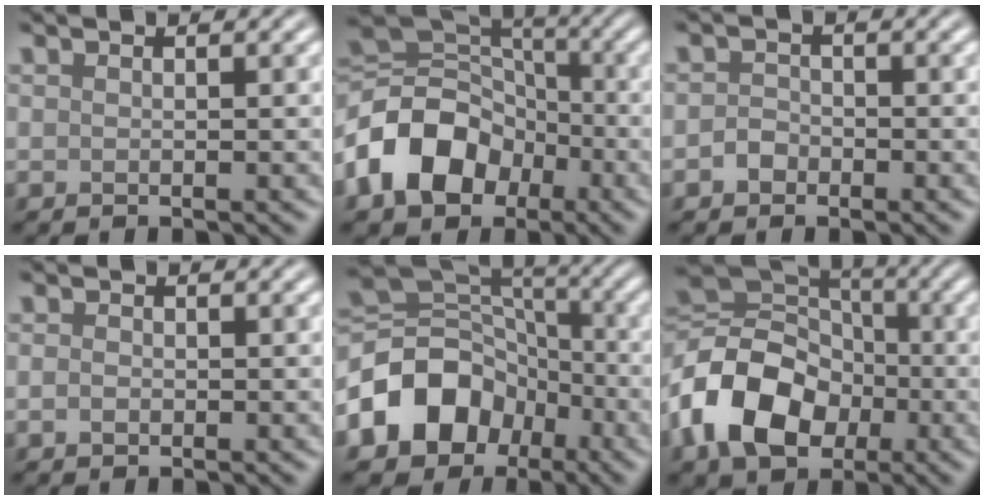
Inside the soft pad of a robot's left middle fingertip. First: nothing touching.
{"total": 10.6, "force": [-4.2, 7.8, 5.8], "torque": [-0.113, -0.002, -0.091]}
{"total": 1.4, "force": [-0.7, 1.1, 0.4], "torque": [-0.004, 0.003, -0.016]}
{"total": 1.0, "force": [-0.2, 0.8, 0.6], "torque": [-0.010, -0.001, -0.008]}
{"total": 10.0, "force": [-3.9, 7.9, 4.7], "torque": [-0.079, 0.007, -0.083]}
{"total": 11.6, "force": [-3.8, 8.4, 7.0], "torque": [-0.143, 0.002, -0.086]}